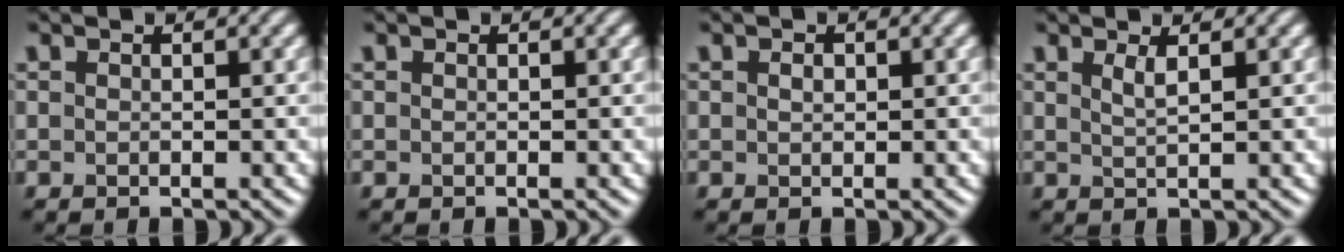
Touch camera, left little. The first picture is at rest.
{"total": 0.0}
{"total": 0.7, "force": [0.1, 0.5, 0.5], "torque": [-0.009, 0.000, 0.002]}
{"total": 1.4, "force": [0.7, 0.4, 1.1], "torque": [-0.017, 0.000, 0.011]}